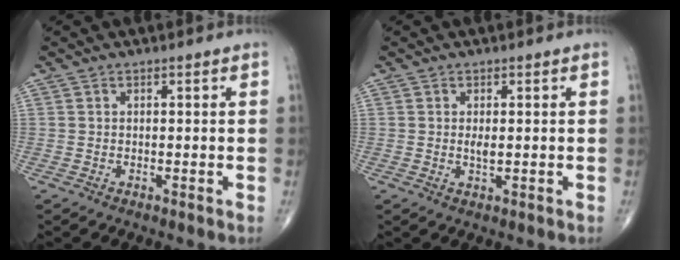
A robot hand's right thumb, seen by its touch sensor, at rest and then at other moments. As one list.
[{"total": 1.6, "force": [0.1, 0.6, 1.5], "torque": [-0.030, -0.004, 0.002]}]